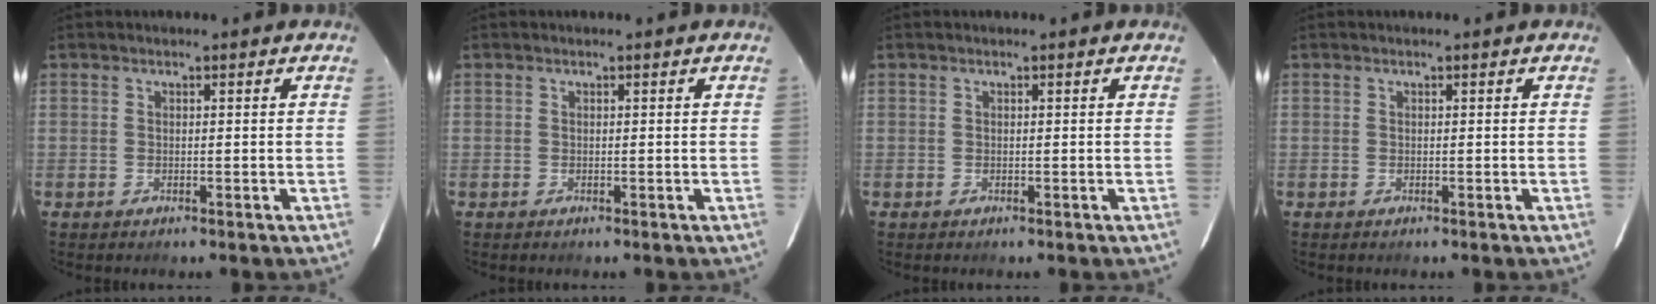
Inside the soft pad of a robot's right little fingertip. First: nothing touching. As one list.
[{"total": 0.0}, {"total": 0.0}, {"total": 0.0}]